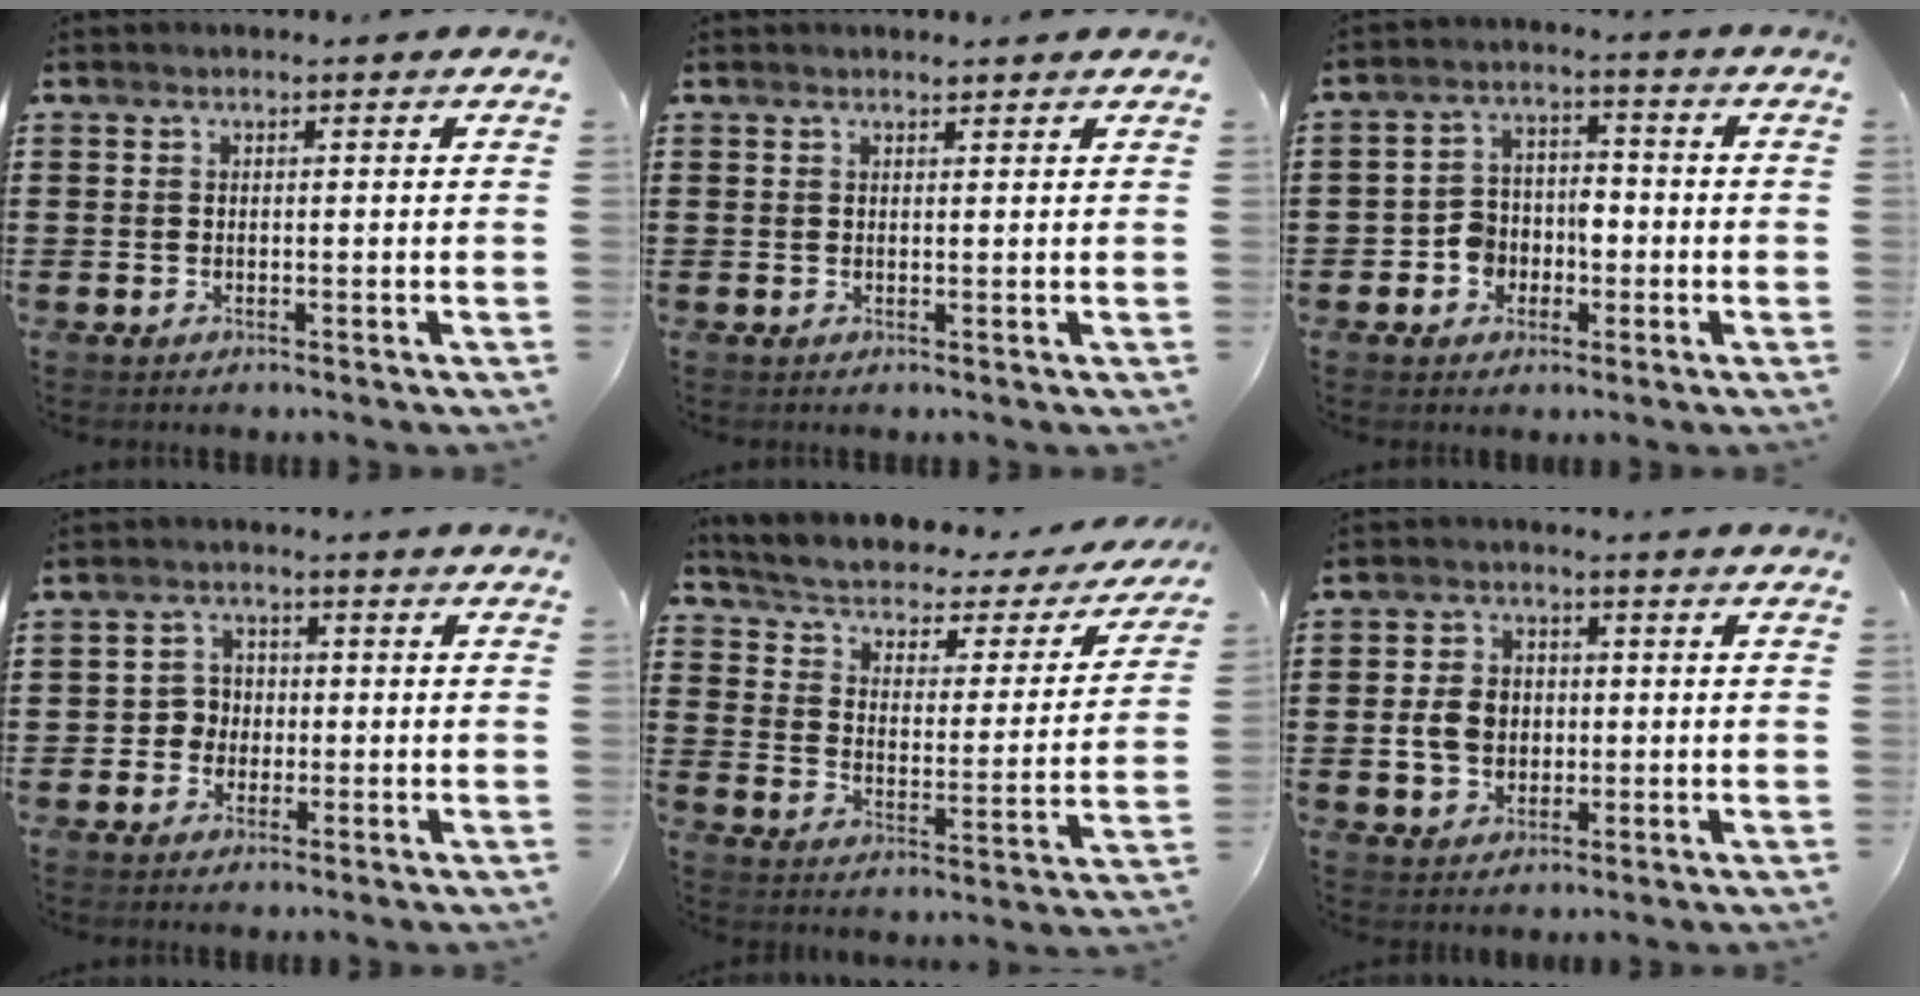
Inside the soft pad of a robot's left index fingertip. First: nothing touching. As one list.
[{"total": 0.9, "force": [0.9, 0.2, 0.1], "torque": [-0.003, 0.001, 0.017]}, {"total": 4.9, "force": [-2.1, 4.1, 1.7], "torque": [-0.041, 0.013, -0.042]}, {"total": 3.2, "force": [-0.9, 2.9, 1.0], "torque": [-0.031, 0.007, -0.022]}, {"total": 2.6, "force": [1.1, 1.7, 1.7], "torque": [-0.045, -0.015, 0.007]}, {"total": 5.7, "force": [-0.3, 4.5, 3.5], "torque": [-0.090, 0.008, -0.011]}]